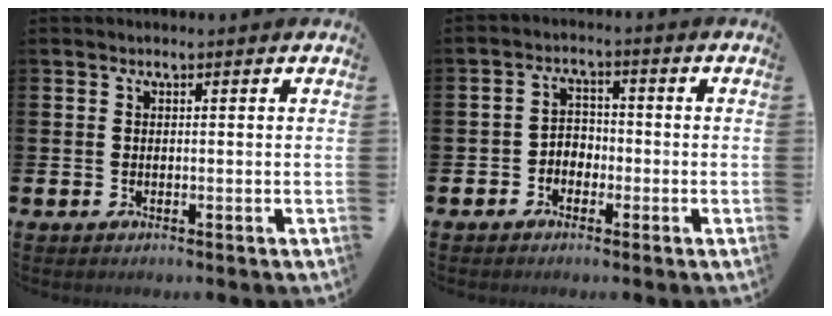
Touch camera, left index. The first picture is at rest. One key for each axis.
{"total": 2.7, "fx": -1.9, "fy": 1.8, "fz": 0.7, "tx": -0.013, "ty": 0.007, "tz": -0.045}